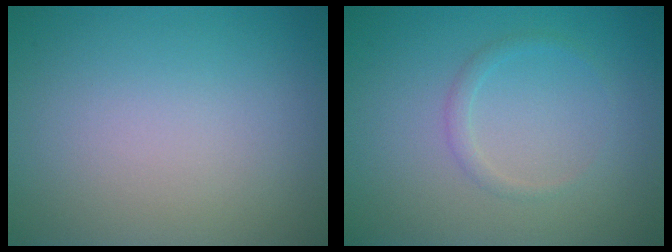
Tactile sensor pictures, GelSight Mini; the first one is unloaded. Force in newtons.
{"total": 1.0, "press": 1.0, "slide": 0.1}